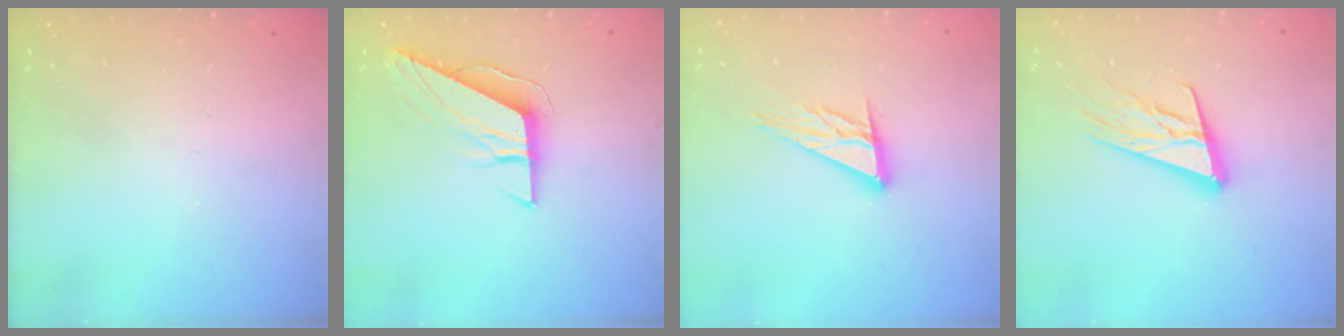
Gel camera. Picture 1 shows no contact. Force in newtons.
{"total": 8.3, "press": 8.3, "slide": 0.7}
{"total": 10.9, "press": 10.9, "slide": 1.0}
{"total": 17.0, "press": 16.5, "slide": 4.2}